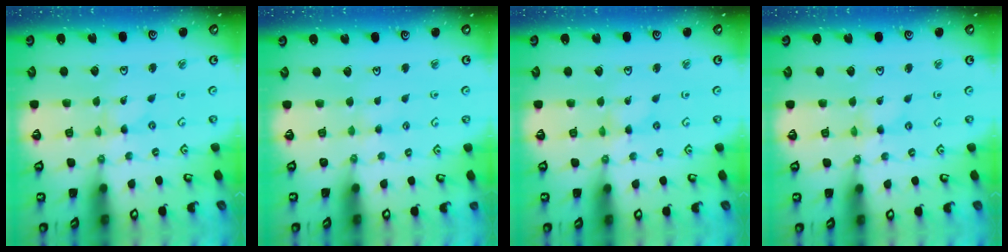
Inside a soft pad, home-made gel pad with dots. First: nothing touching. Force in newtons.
{"total": 2.0, "press": 2.0, "slide": 0.4}
{"total": 0.0}
{"total": 0.0}